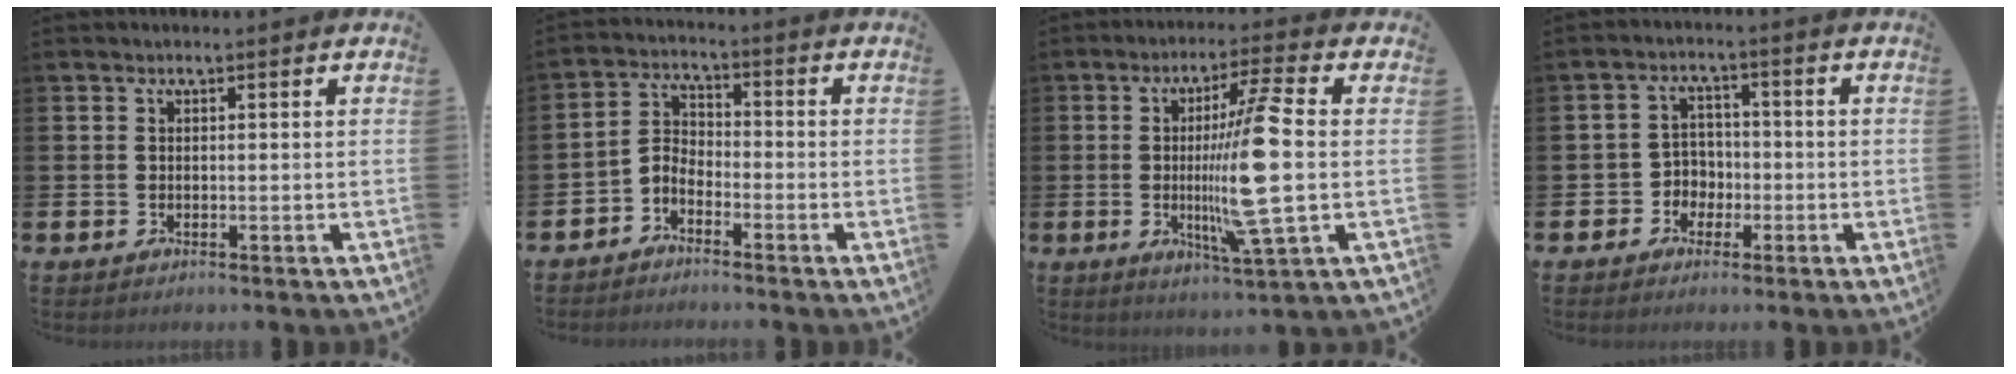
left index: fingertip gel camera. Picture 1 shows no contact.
{"total": 2.7, "force": [-2.4, 1.0, 0.7], "torque": [-0.017, -0.002, -0.055]}
{"total": 11.5, "force": [-0.2, 0.2, 11.5], "torque": [-0.202, -0.011, -0.011]}
{"total": 3.2, "force": [-1.4, 2.9, 0.5], "torque": [-0.025, 0.002, -0.034]}